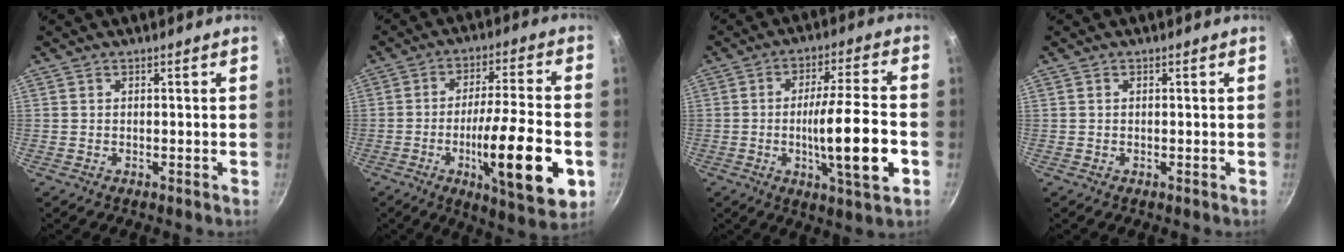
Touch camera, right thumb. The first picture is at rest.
{"total": 19.6, "force": [-5.6, 4.6, 18.2], "torque": [-0.271, 0.015, -0.086]}
{"total": 15.1, "force": [-3.5, 2.6, 14.4], "torque": [-0.223, 0.015, -0.056]}
{"total": 0.0}